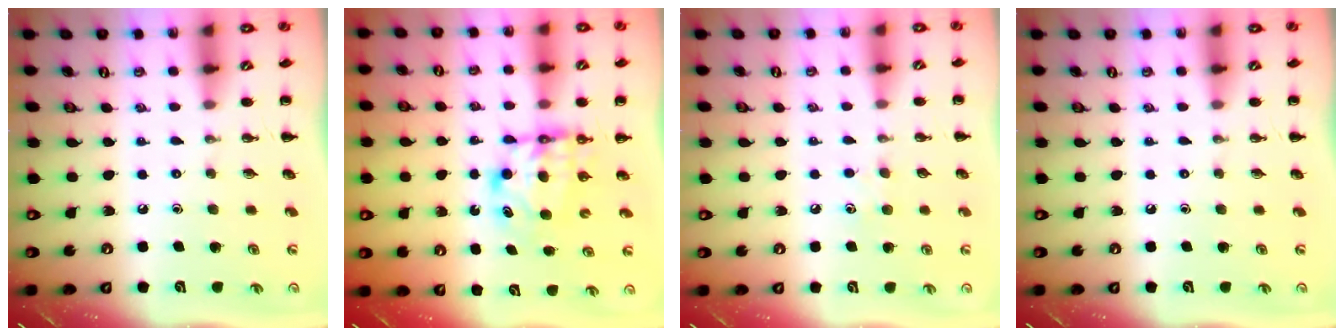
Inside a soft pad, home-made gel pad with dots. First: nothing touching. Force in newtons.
{"total": 6.0, "press": 6.0, "slide": 0.4}
{"total": 4.6, "press": 4.4, "slide": 1.4}
{"total": 0.0}